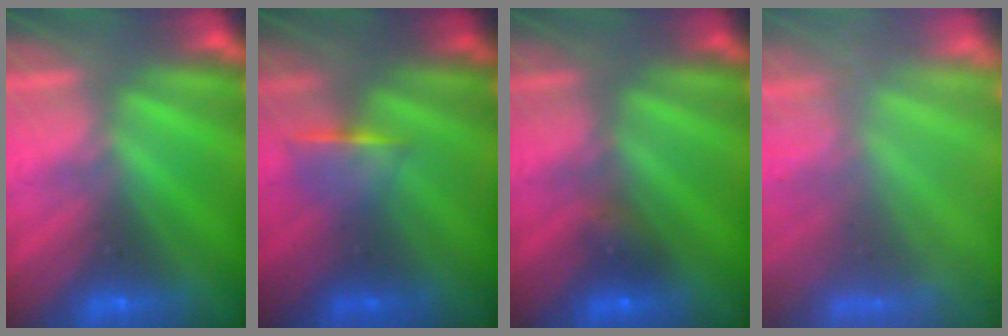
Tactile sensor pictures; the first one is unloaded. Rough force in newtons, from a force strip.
{"total": 1.2}
{"total": 2.2}
{"total": 7.4}